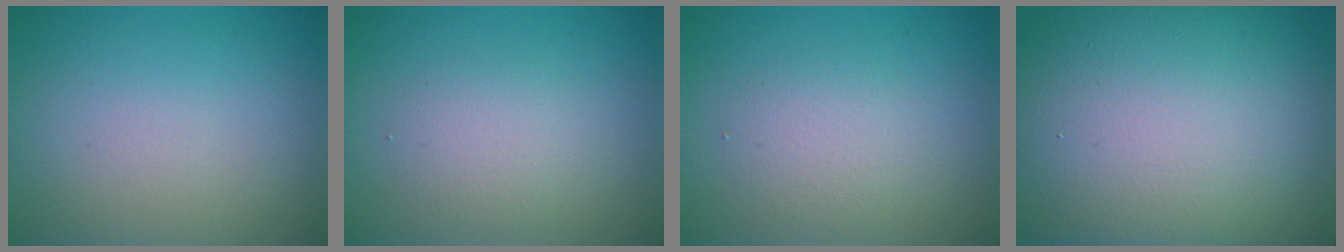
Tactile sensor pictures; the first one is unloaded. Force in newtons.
{"total": 2.2, "press": 2.2, "slide": 0.1}
{"total": 2.3, "press": 2.3, "slide": 0.1}
{"total": 19.1, "press": 19.1, "slide": 1.1}